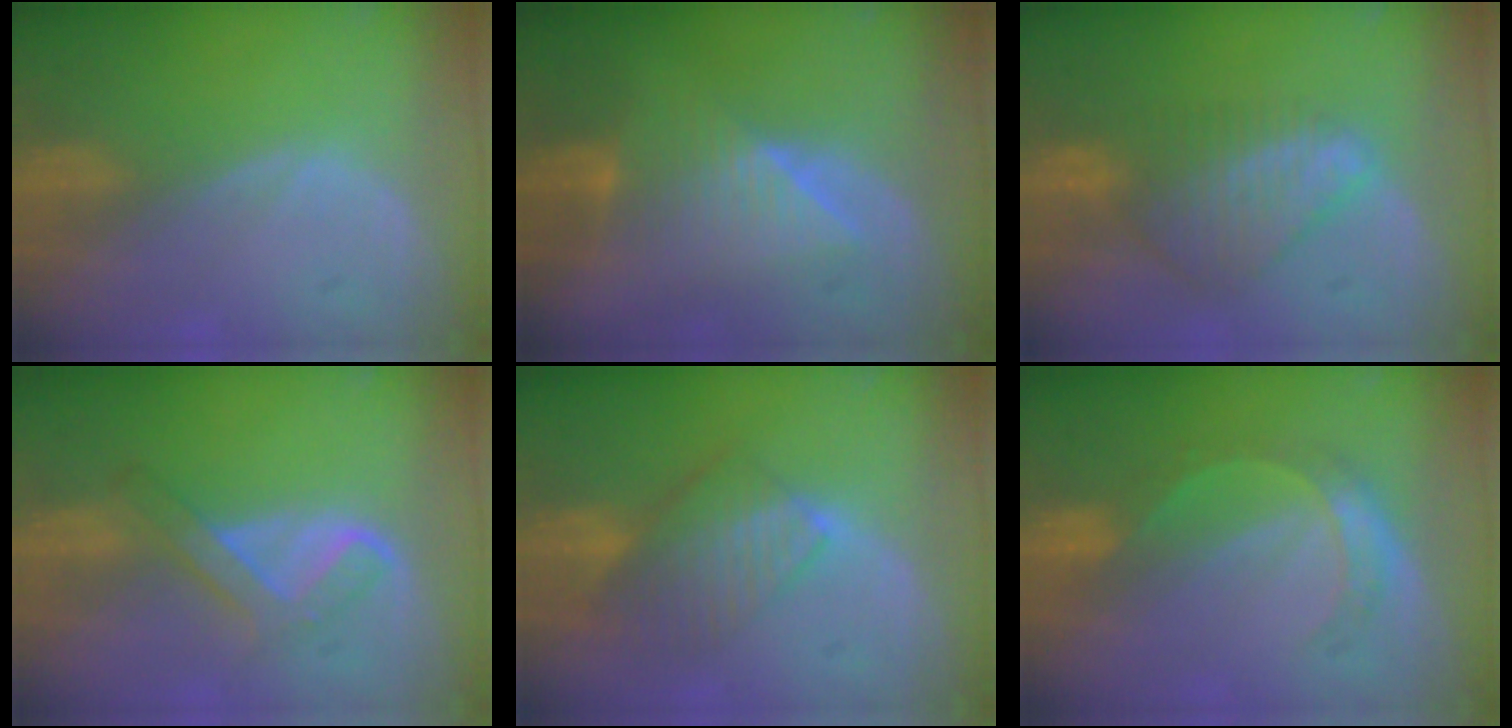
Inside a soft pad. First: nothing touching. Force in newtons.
{"total": 7.3, "press": 7.2, "slide": 1.5}
{"total": 7.7, "press": 7.0, "slide": 3.2}
{"total": 5.3, "press": 5.0, "slide": 1.6}
{"total": 8.1, "press": 7.1, "slide": 4.0}
{"total": 5.4, "press": 4.7, "slide": 2.6}